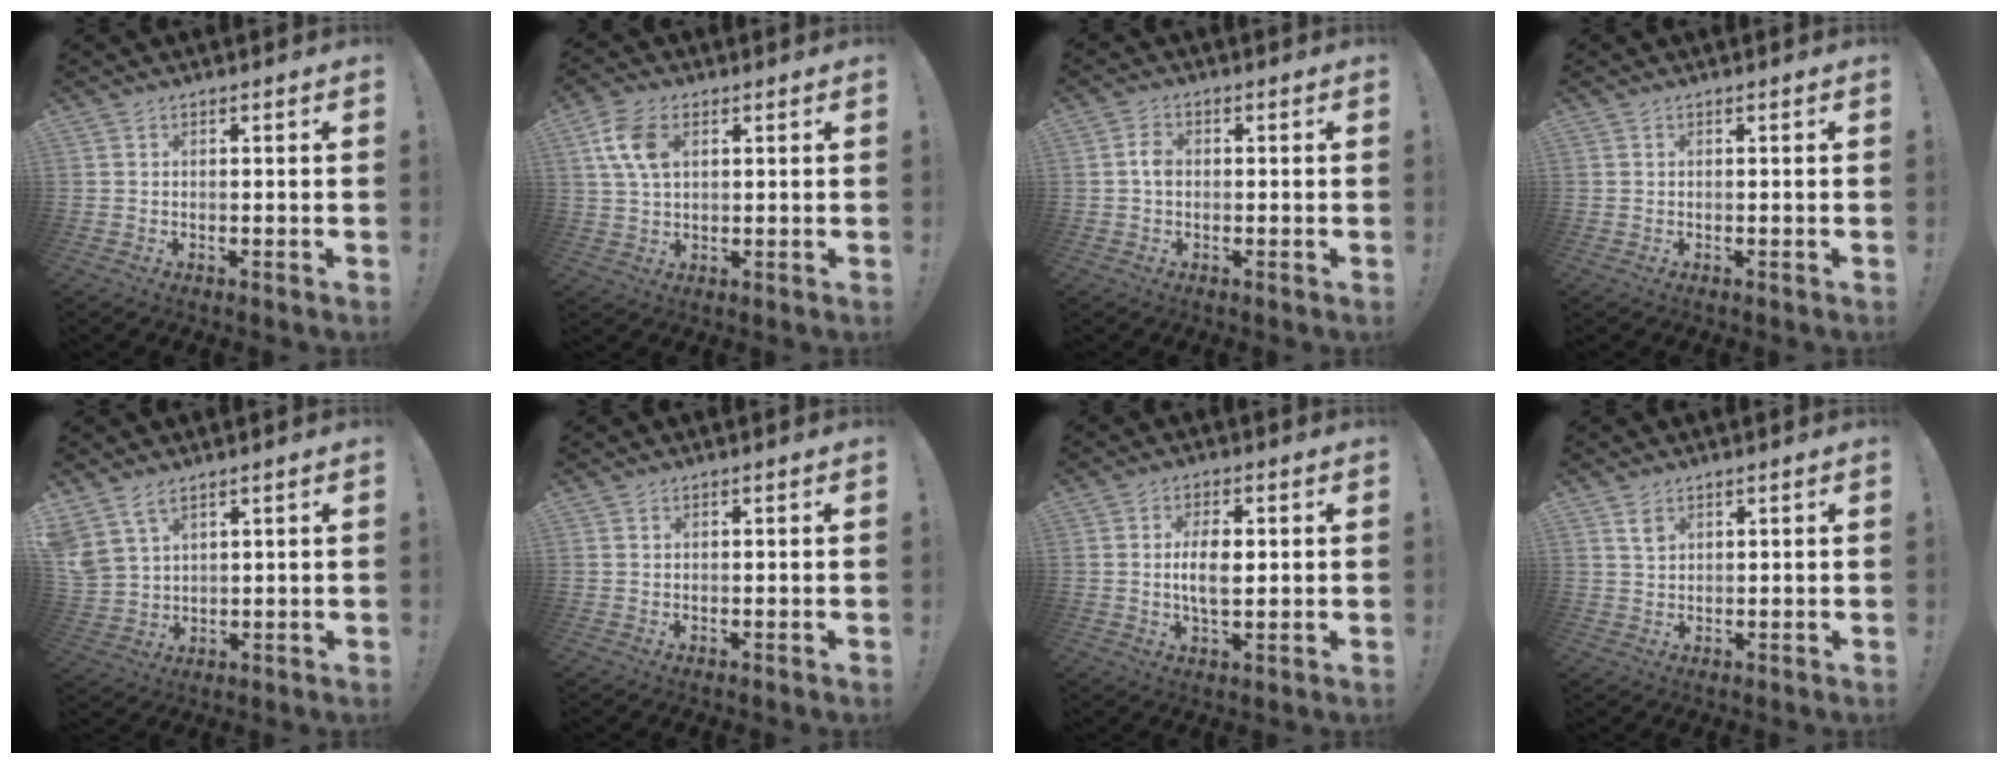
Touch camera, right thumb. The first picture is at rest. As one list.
[{"total": 9.1, "force": [3.1, 5.5, 6.5], "torque": [-0.143, 0.002, 0.059]}, {"total": 3.6, "force": [-0.3, 2.5, 2.6], "torque": [-0.044, 0.010, -0.004]}, {"total": 0.0}, {"total": 6.5, "force": [4.7, 3.4, 2.9], "torque": [-0.058, -0.018, 0.096]}, {"total": 0.0}, {"total": 7.0, "force": [0.4, 3.3, 6.2], "torque": [-0.109, -0.001, -0.001]}, {"total": 3.2, "force": [1.9, 2.2, 1.5], "torque": [-0.014, -0.009, 0.034]}]